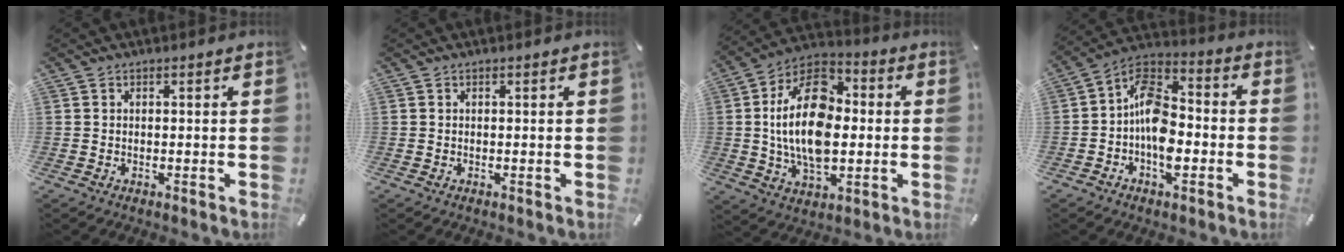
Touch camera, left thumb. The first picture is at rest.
{"total": 0.0}
{"total": 19.9, "force": [0.1, 12.7, 15.3], "torque": [-0.311, 0.004, -0.006]}
{"total": 11.2, "force": [-3.1, 7.0, 8.1], "torque": [-0.166, 0.016, -0.054]}